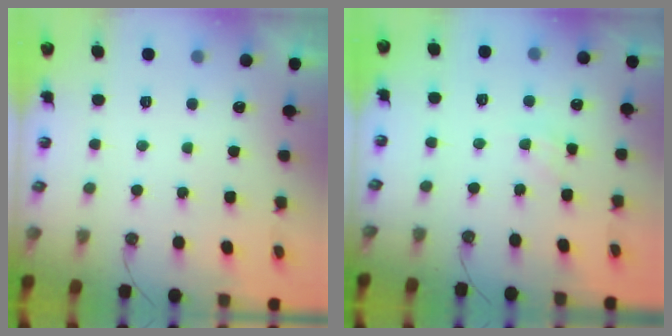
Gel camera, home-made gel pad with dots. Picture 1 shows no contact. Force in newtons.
{"total": 2.8, "press": 2.8, "slide": 0.5}